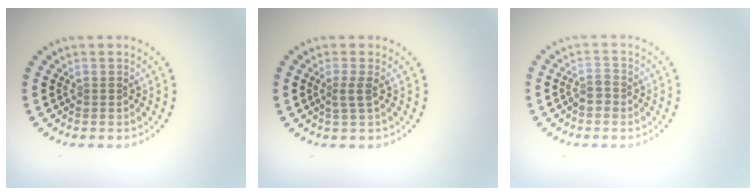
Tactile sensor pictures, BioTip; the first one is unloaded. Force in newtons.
{"total": 1.4, "press": 0.9, "slide": 1.0}
{"total": 1.6, "press": 1.3, "slide": 0.9}